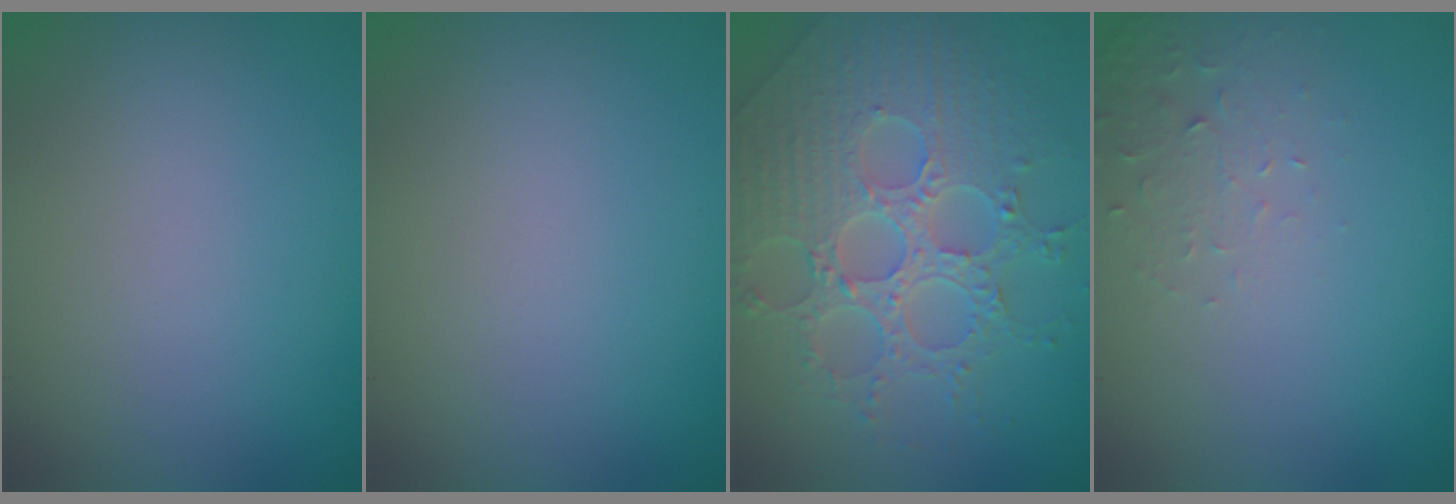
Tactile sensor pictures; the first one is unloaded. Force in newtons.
{"total": 0.0}
{"total": 8.0, "press": 5.9, "slide": 5.4}
{"total": 1.9, "press": 1.8, "slide": 0.4}